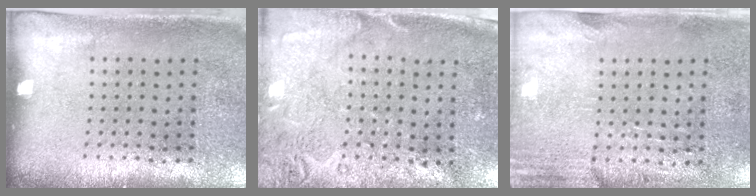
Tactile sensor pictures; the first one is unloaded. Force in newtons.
{"total": 2.8, "press": 2.2, "slide": 1.7}
{"total": 2.8, "press": 2.5, "slide": 1.4}